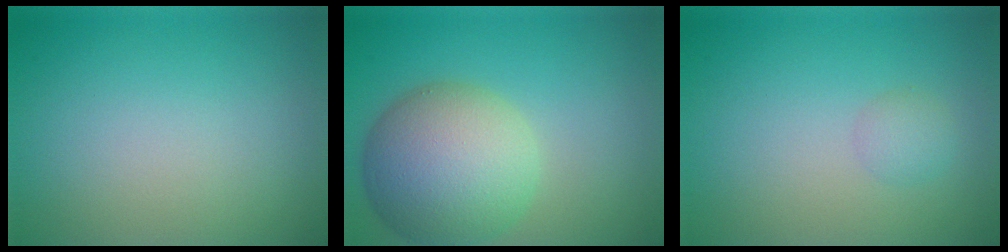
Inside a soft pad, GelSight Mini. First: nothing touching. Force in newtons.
{"total": 9.5, "press": 9.4, "slide": 0.7}
{"total": 1.3, "press": 1.3, "slide": 0.0}